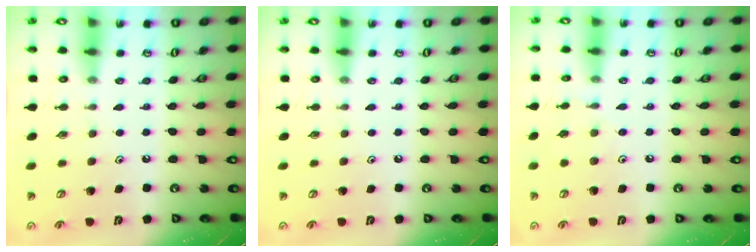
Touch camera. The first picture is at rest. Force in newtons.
{"total": 0.0}
{"total": 4.4, "press": 4.4, "slide": 0.6}